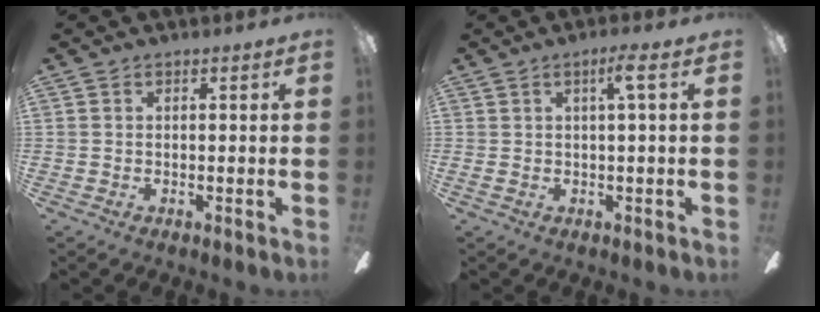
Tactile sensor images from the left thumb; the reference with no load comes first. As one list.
[{"total": 3.8, "force": [1.1, 0.0, 3.6], "torque": [-0.064, -0.002, 0.014]}]